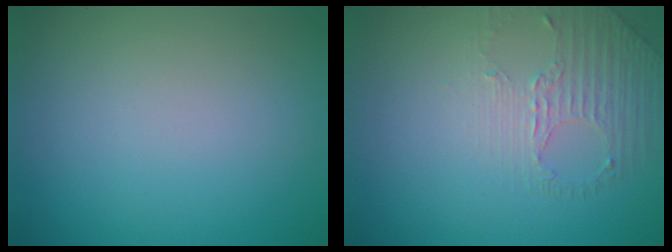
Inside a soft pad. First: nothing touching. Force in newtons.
{"total": 1.6, "press": 1.0, "slide": 1.2}